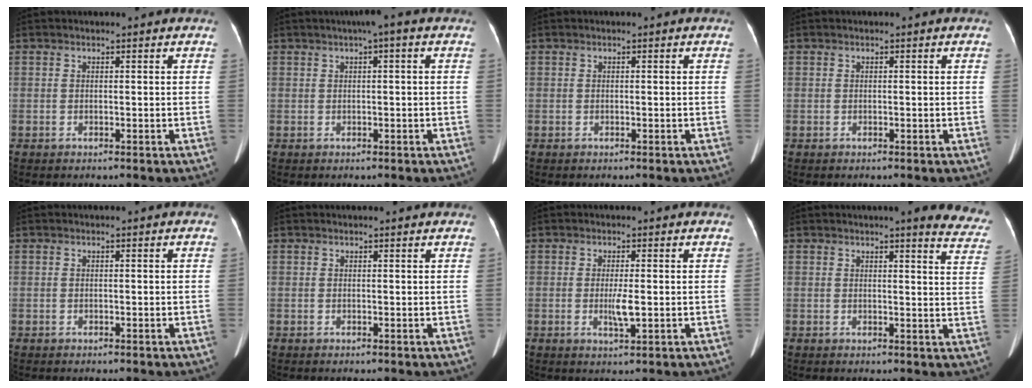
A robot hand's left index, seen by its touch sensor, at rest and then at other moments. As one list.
[{"total": 2.3, "force": [0.9, 0.0, 2.1], "torque": [-0.034, 0.010, 0.009]}, {"total": 0.0}, {"total": 0.0}, {"total": 0.0}, {"total": 1.4, "force": [1.4, 0.2, 0.3], "torque": [-0.013, 0.009, 0.015]}, {"total": 2.7, "force": [-0.2, 0.3, 2.7], "torque": [-0.054, -0.005, -0.003]}, {"total": 10.1, "force": [9.1, 1.4, 4.2], "torque": [-0.020, -0.031, 0.069]}]